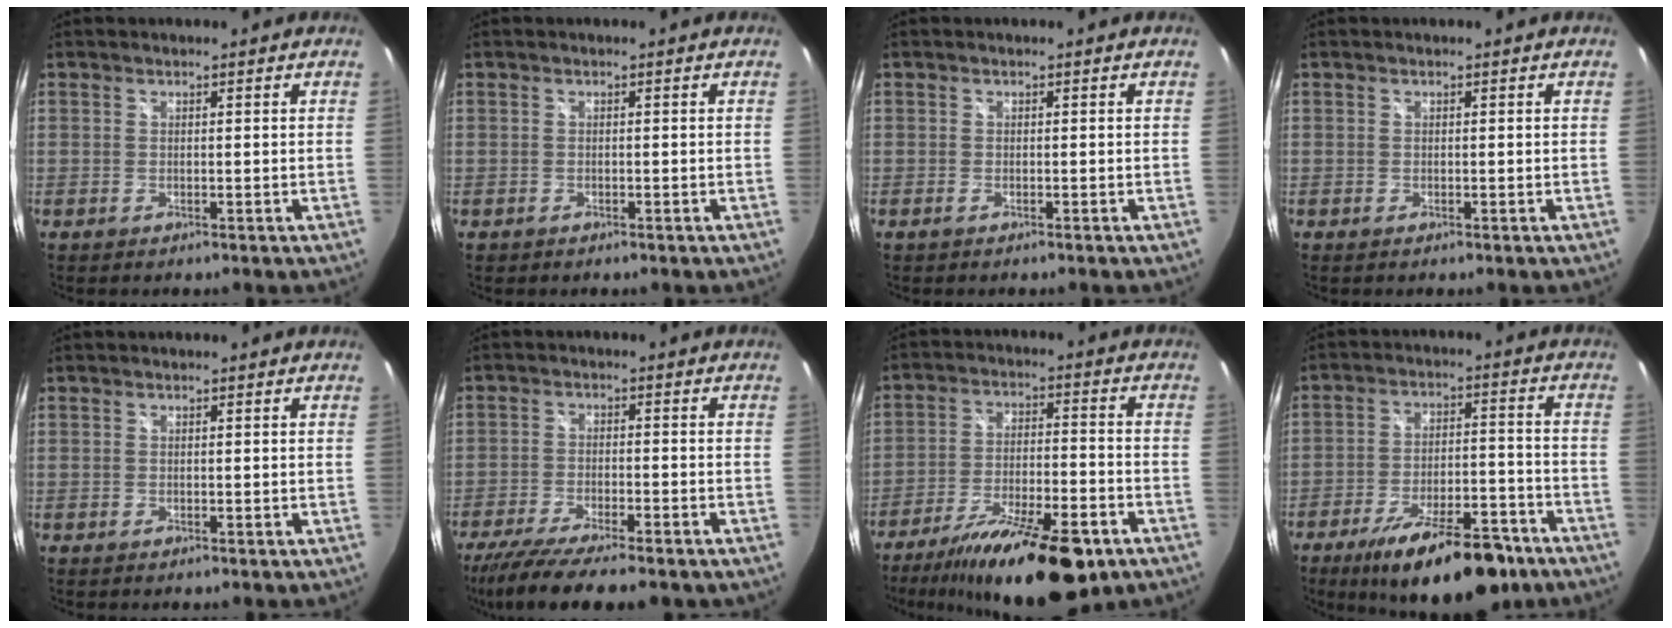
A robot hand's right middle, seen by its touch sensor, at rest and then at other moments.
{"total": 0.7, "force": [-0.5, 0.5, 0.1], "torque": [-0.005, -0.002, -0.007]}
{"total": 0.6, "force": [-0.4, 0.1, 0.4], "torque": [-0.008, -0.001, -0.009]}
{"total": 0.0}
{"total": 0.0}
{"total": 14.2, "force": [-11.4, 2.9, 8.0], "torque": [-0.165, -0.046, -0.184]}
{"total": 20.8, "force": [-14.3, 5.9, 13.8], "torque": [-0.246, -0.033, -0.223]}
{"total": 19.8, "force": [-14.1, 6.6, 12.3], "torque": [-0.199, -0.017, -0.201]}